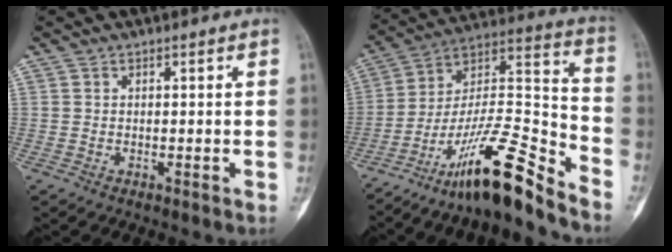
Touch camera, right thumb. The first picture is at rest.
{"total": 19.3, "force": [-14.3, 2.9, 12.6], "torque": [-0.213, 0.109, -0.249]}